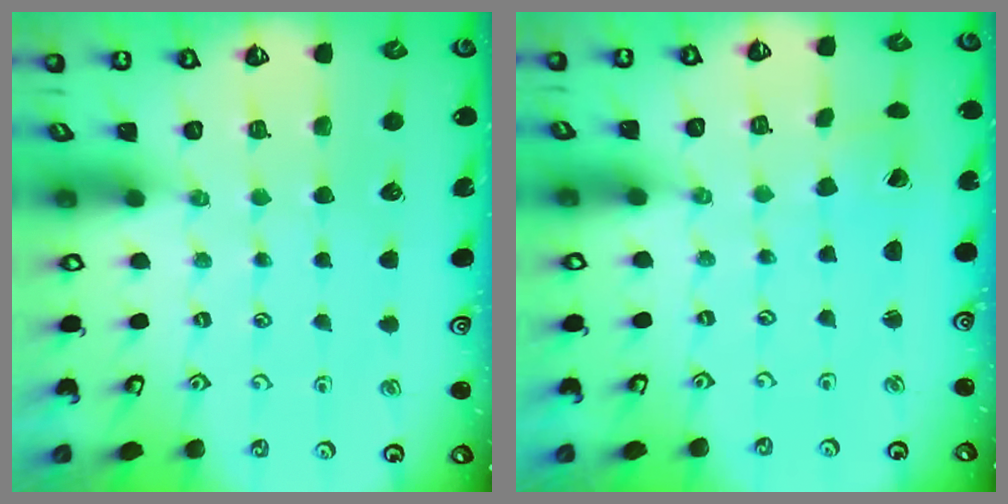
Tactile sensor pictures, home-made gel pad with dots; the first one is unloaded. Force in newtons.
{"total": 0.7, "press": 0.7, "slide": 0.1}